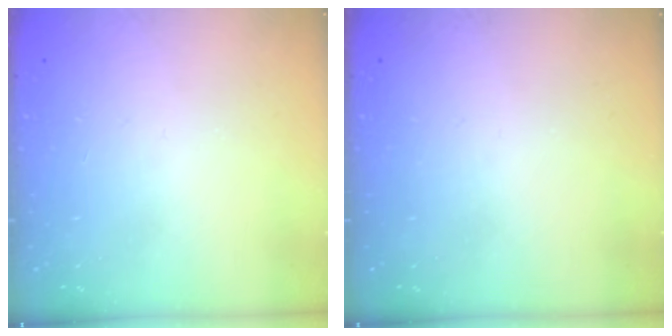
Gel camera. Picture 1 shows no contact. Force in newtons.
{"total": 0.0}